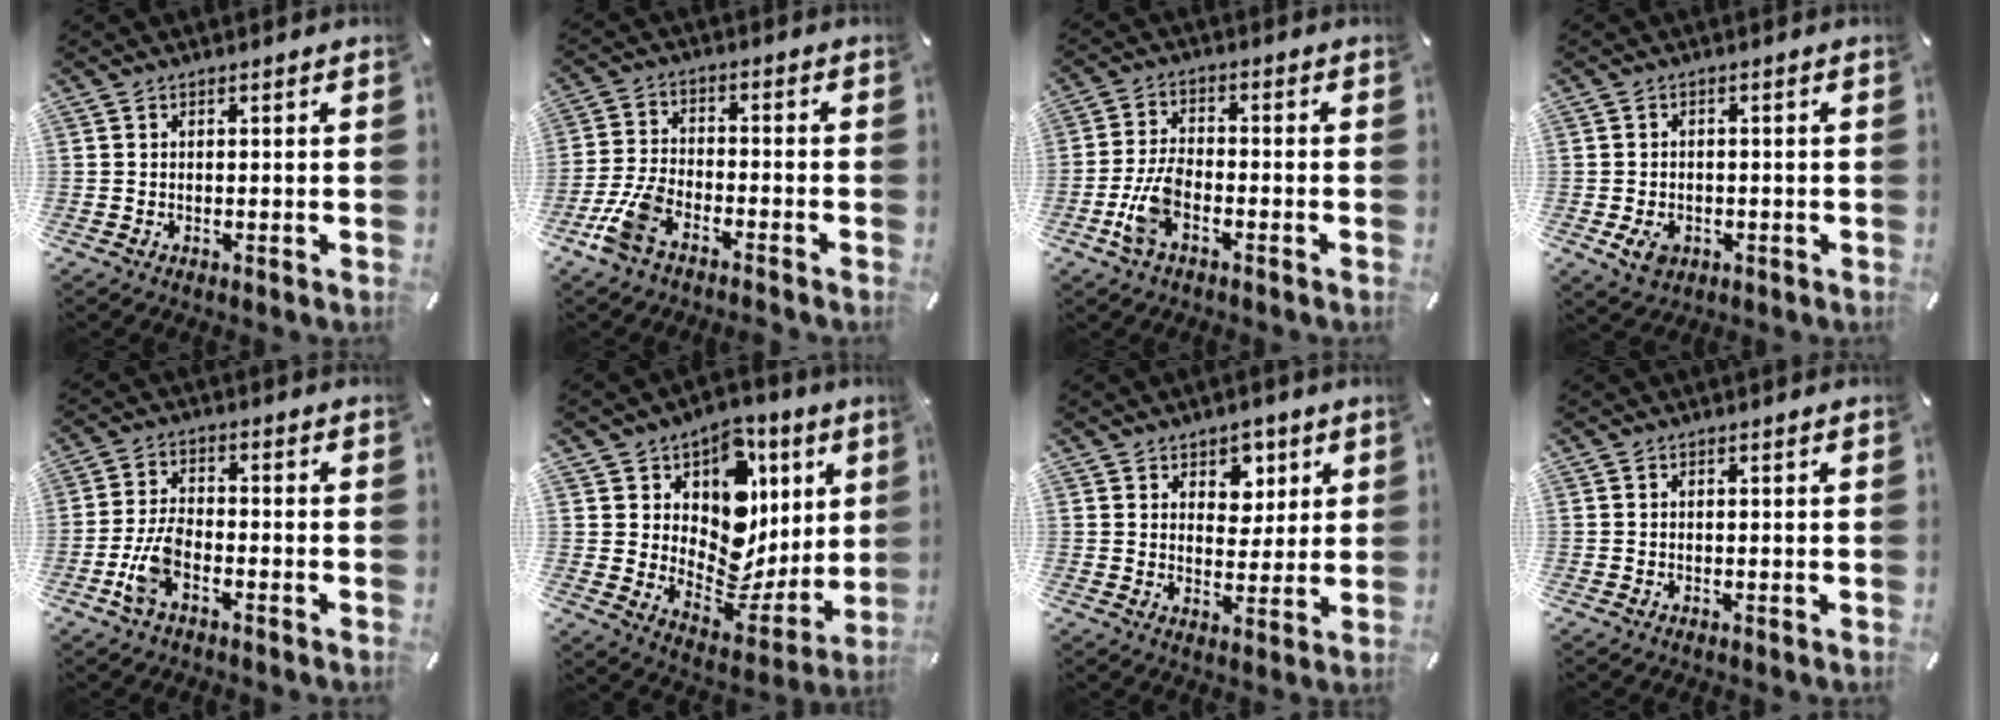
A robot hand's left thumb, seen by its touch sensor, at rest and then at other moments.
{"total": 8.2, "force": [-5.3, 3.5, 5.1], "torque": [-0.116, 0.012, -0.101]}
{"total": 7.8, "force": [-3.2, 3.9, 5.9], "torque": [-0.131, 0.003, -0.060]}
{"total": 4.3, "force": [-1.5, 3.4, 2.2], "torque": [-0.040, -0.001, -0.028]}
{"total": 7.2, "force": [-3.3, 3.6, 5.3], "torque": [-0.123, 0.004, -0.062]}
{"total": 12.5, "force": [4.9, 10.4, 5.1], "torque": [-0.057, -0.072, 0.094]}
{"total": 6.0, "force": [3.0, 4.9, 1.6], "torque": [-0.002, -0.017, 0.046]}
{"total": 0.0}